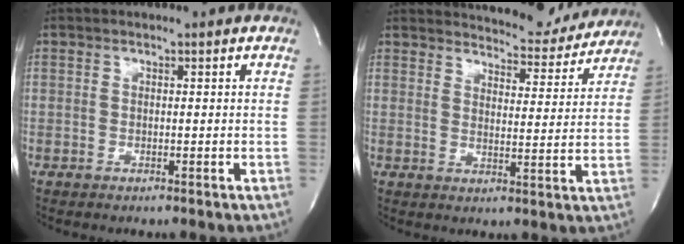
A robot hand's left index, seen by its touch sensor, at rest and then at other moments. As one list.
[{"total": 10.3, "force": [10.0, 2.0, 1.0], "torque": [-0.004, -0.018, 0.120]}]